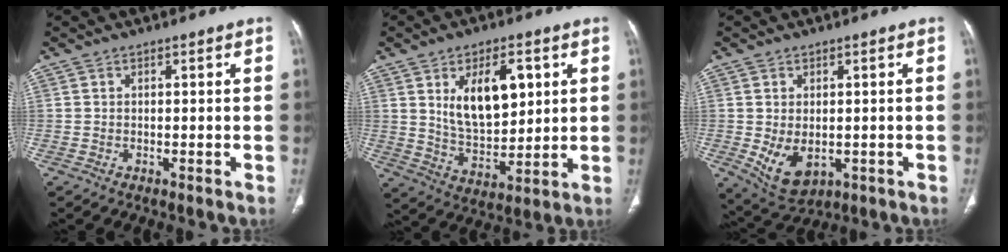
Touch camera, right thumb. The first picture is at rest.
{"total": 13.5, "force": [4.2, 7.2, 10.6], "torque": [-0.146, -0.023, 0.086]}
{"total": 7.4, "force": [-1.2, 4.7, 5.6], "torque": [-0.092, -0.011, 0.000]}